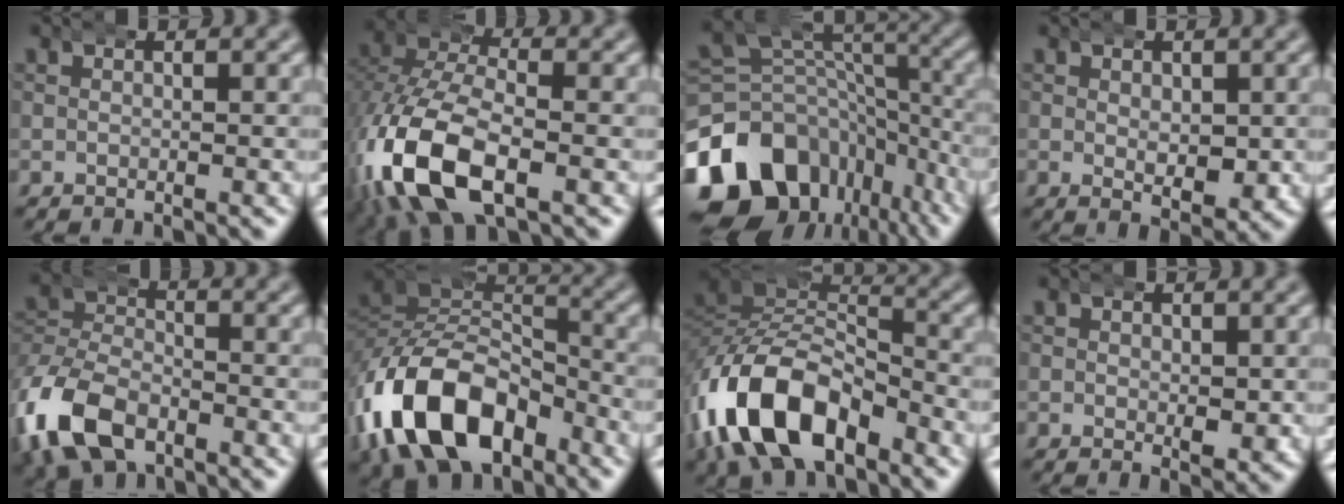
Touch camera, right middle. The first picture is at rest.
{"total": 10.7, "force": [-2.2, 6.9, 7.9], "torque": [-0.192, -0.044, -0.018]}
{"total": 17.0, "force": [-6.8, 13.1, 8.5], "torque": [-0.147, -0.056, -0.098]}
{"total": 3.2, "force": [-0.1, 1.9, 2.6], "torque": [-0.039, -0.021, 0.007]}
{"total": 8.4, "force": [-3.9, 6.2, 4.2], "torque": [-0.110, -0.030, -0.056]}
{"total": 13.0, "force": [-4.9, 8.9, 8.1], "torque": [-0.183, -0.045, -0.065]}
{"total": 11.5, "force": [-4.6, 7.6, 7.3], "torque": [-0.170, -0.037, -0.064]}
{"total": 2.1, "force": [0.0, 1.3, 1.6], "torque": [-0.029, -0.012, 0.006]}